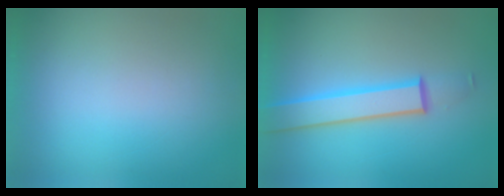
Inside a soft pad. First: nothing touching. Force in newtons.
{"total": 4.7}